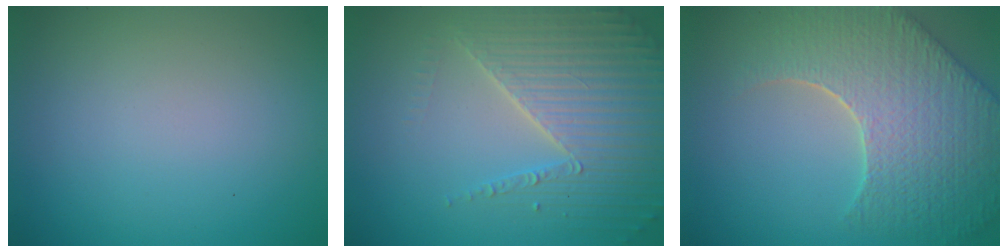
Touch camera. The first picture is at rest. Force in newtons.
{"total": 4.7, "press": 4.5, "slide": 1.2}
{"total": 9.0, "press": 6.4, "slide": 6.3}